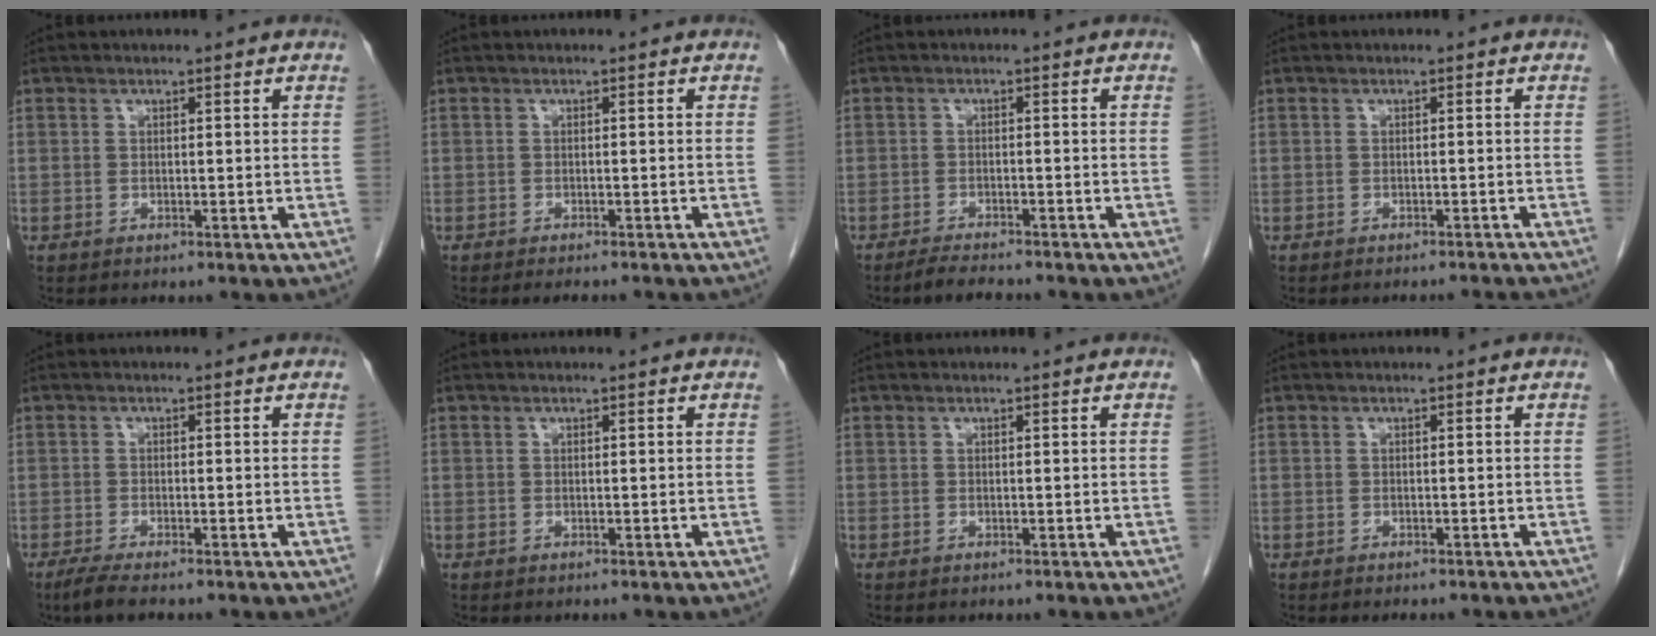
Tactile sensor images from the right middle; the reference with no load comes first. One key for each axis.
{"total": 4.5, "fx": -4.0, "fy": 0.6, "fz": 2.1, "tx": -0.020, "ty": -0.006, "tz": -0.050}
{"total": 3.5, "fx": -3.2, "fy": 0.3, "fz": 1.4, "tx": -0.029, "ty": -0.011, "tz": -0.054}
{"total": 4.3, "fx": -4.2, "fy": -0.6, "fz": 0.9, "tx": -0.011, "ty": -0.008, "tz": -0.048}
{"total": 2.8, "fx": -2.2, "fy": 0.1, "fz": 1.8, "tx": -0.041, "ty": -0.009, "tz": -0.043}
{"total": 0.0}
{"total": 0.0}
{"total": 3.4, "fx": -3.0, "fy": 0.6, "fz": 1.4, "tx": -0.019, "ty": -0.005, "tz": -0.036}